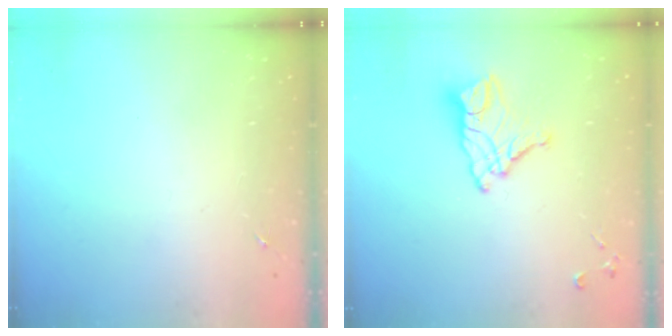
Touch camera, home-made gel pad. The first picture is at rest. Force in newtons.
{"total": 12.7, "press": 12.6, "slide": 1.1}